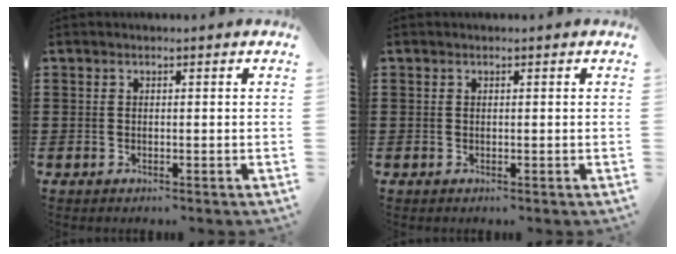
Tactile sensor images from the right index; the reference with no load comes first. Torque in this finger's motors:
{"motor_torque": [0.00, 0.00, 0.01, 0.00]}